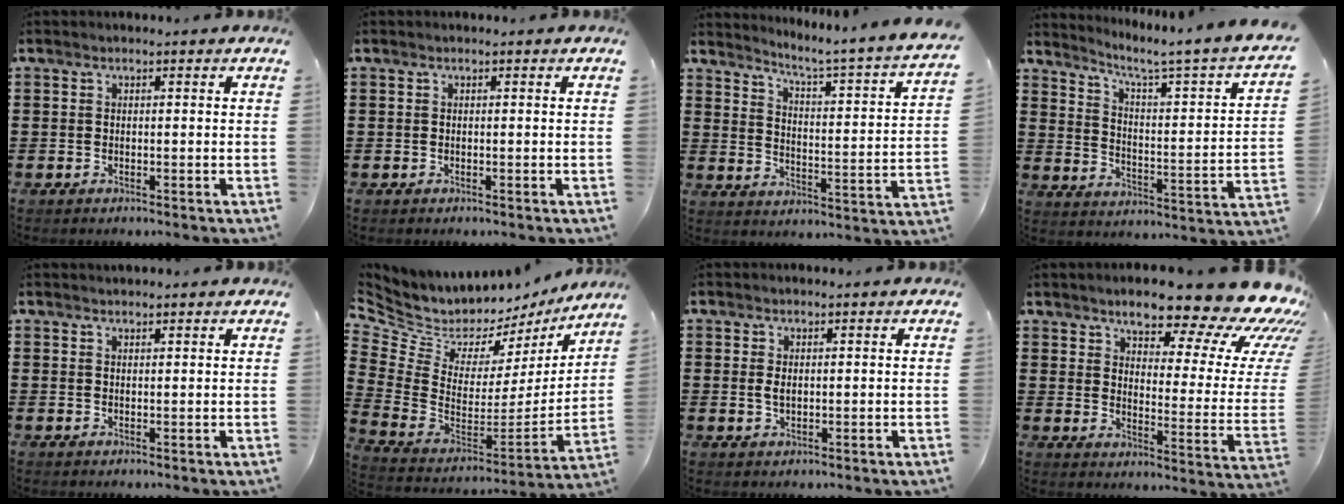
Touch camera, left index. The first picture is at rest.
{"total": 0.0}
{"total": 3.5, "force": [2.8, -1.1, 1.9], "torque": [-0.055, -0.039, 0.032]}
{"total": 3.3, "force": [2.1, -0.7, 2.5], "torque": [-0.064, -0.037, 0.018]}
{"total": 1.2, "force": [1.1, 0.1, 0.2], "torque": [-0.005, 0.000, 0.022]}
{"total": 5.7, "force": [4.9, 2.9, 0.5], "torque": [-0.053, -0.054, 0.085]}
{"total": 1.6, "force": [0.4, 0.8, 1.3], "torque": [-0.028, 0.005, 0.006]}
{"total": 15.1, "force": [11.4, 3.6, 9.3], "torque": [-0.141, -0.085, 0.185]}